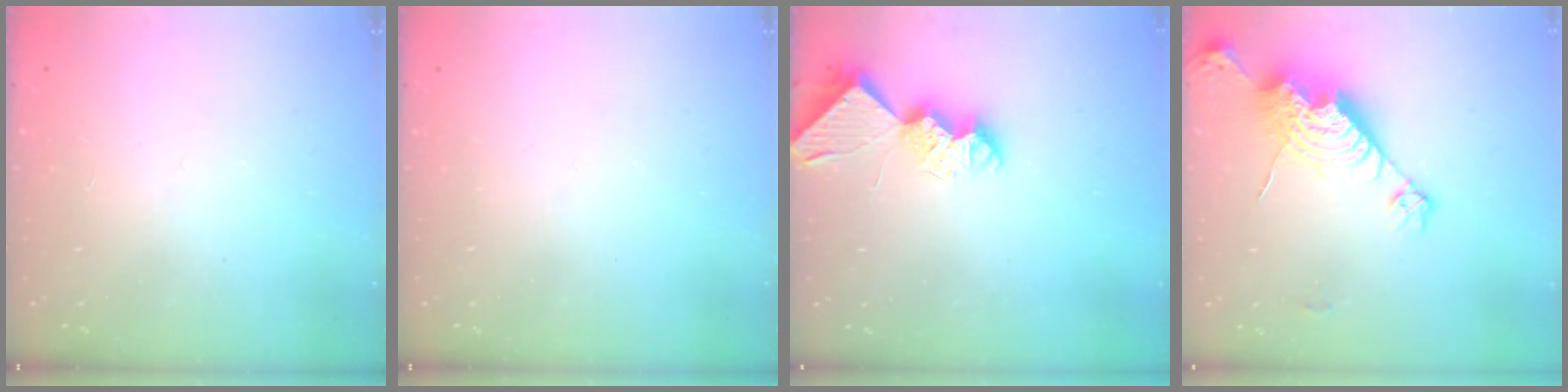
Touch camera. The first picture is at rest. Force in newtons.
{"total": 0.0}
{"total": 9.1, "press": 9.1, "slide": 0.2}
{"total": 15.3, "press": 15.2, "slide": 1.3}